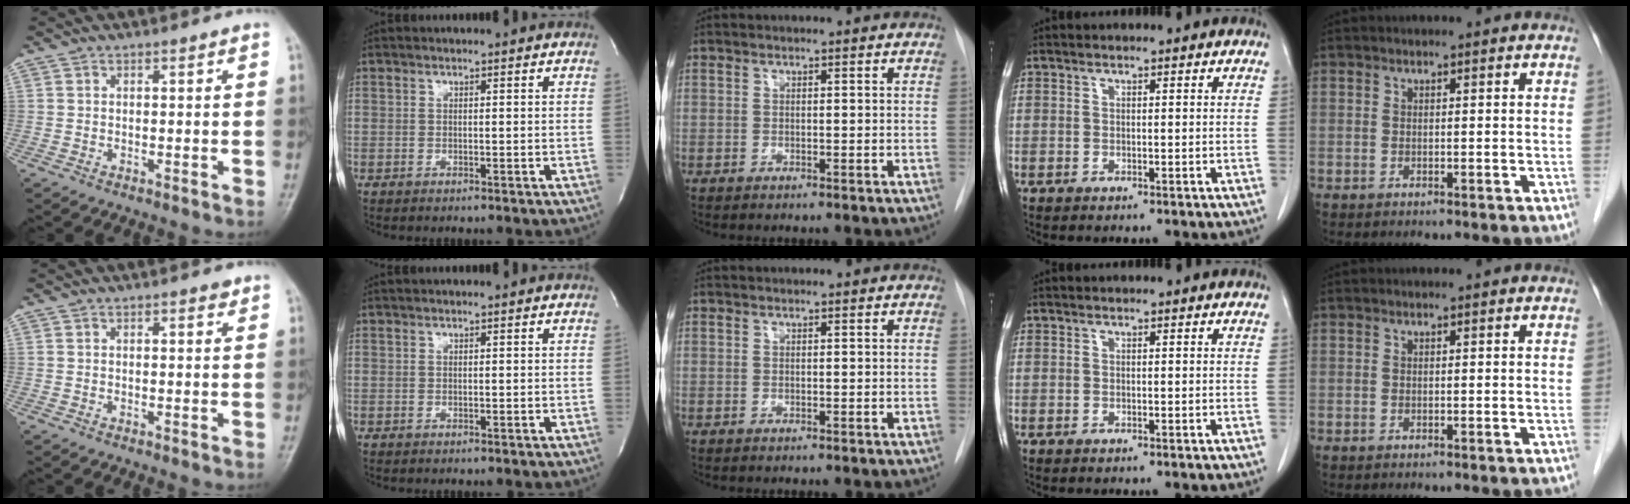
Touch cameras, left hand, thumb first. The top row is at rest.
{"thumb": {"total": 0.6, "force": [0.5, 0.2, 0.3], "torque": [-0.001, -0.002, 0.004]}, "index": {"total": 0.8, "force": [0.7, 0.0, 0.3], "torque": [-0.004, 0.013, 0.014]}}